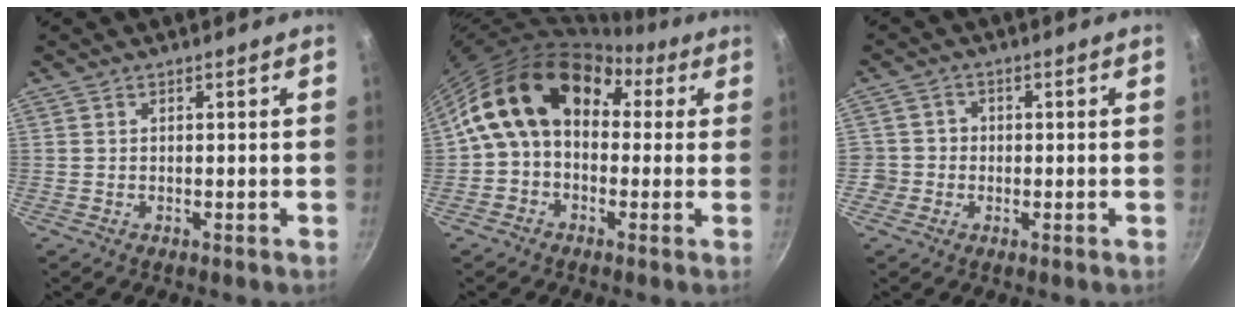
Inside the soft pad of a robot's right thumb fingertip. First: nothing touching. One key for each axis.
{"total": 16.2, "fx": 3.2, "fy": 11.5, "fz": 10.9, "tx": -0.157, "ty": 0.037, "tz": 0.034}
{"total": 3.2, "fx": -0.8, "fy": 3.1, "fz": 0.4, "tx": 0.017, "ty": 0.013, "tz": -0.017}